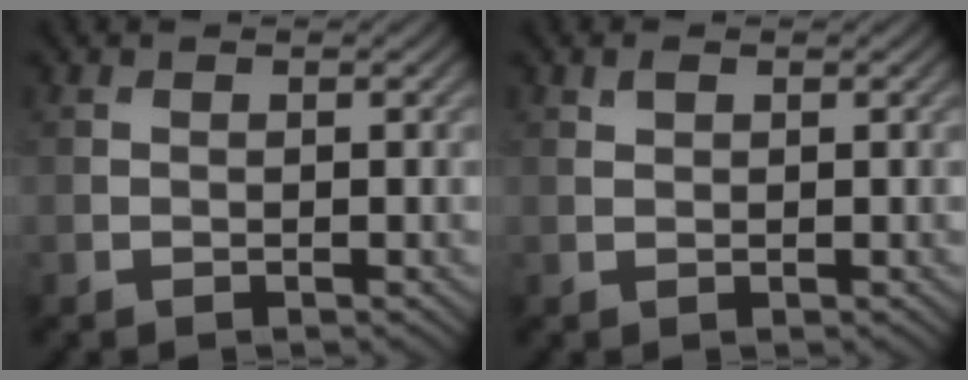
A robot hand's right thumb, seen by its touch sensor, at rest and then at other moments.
{"total": 0.8, "force": [0.5, 0.4, 0.4], "torque": [-0.012, 0.001, 0.010]}